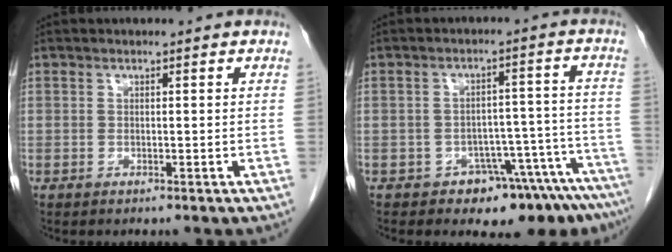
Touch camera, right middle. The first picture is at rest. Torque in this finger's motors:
{"motor_torque": [0.18, -0.17, 0.03, 0.02]}